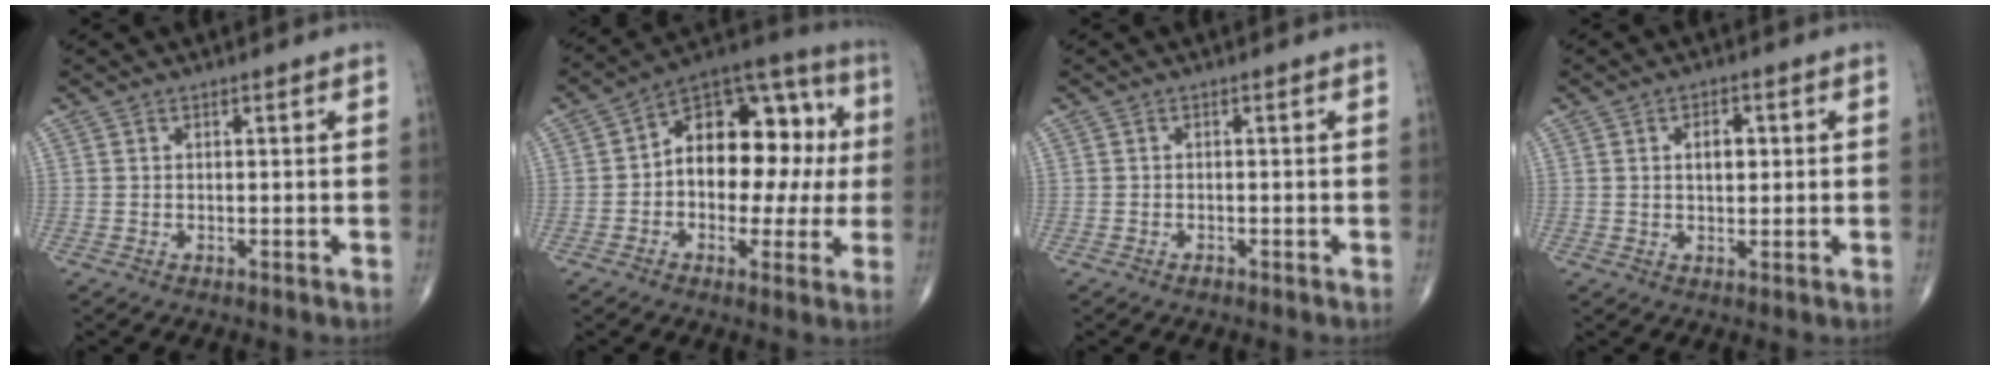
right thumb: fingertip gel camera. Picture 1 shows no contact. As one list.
[{"total": 18.4, "force": [0.7, 11.5, 14.3], "torque": [-0.156, 0.052, 0.002]}, {"total": 0.6, "force": [-0.5, 0.3, 0.2], "torque": [-0.001, 0.004, -0.009]}, {"total": 4.0, "force": [0.8, 2.4, 3.2], "torque": [-0.040, 0.001, 0.012]}]